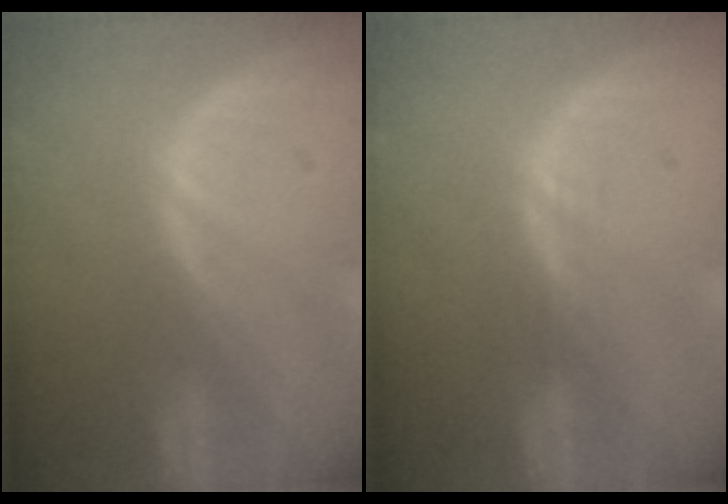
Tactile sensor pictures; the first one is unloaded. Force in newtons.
{"total": 0.7, "press": 0.7, "slide": 0.1}